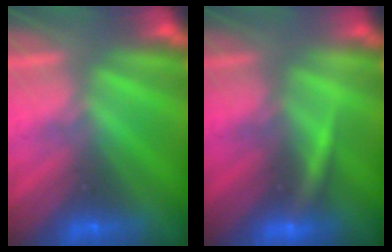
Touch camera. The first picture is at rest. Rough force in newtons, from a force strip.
{"total": 3.0}